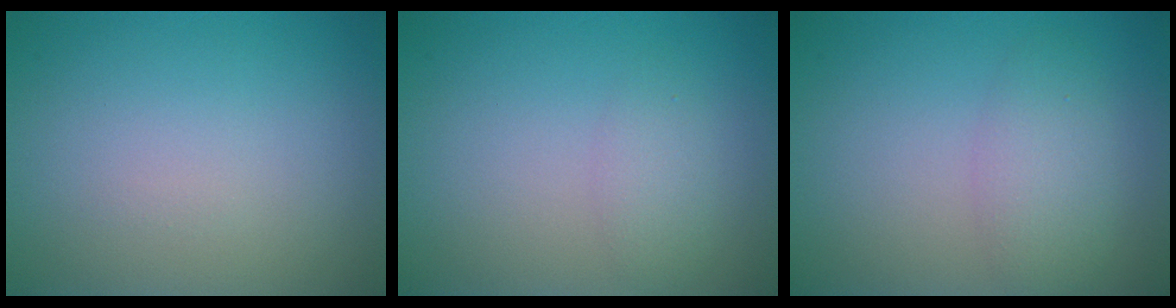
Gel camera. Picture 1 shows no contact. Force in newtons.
{"total": 1.5, "press": 1.5, "slide": 0.1}
{"total": 2.8, "press": 2.8, "slide": 0.1}